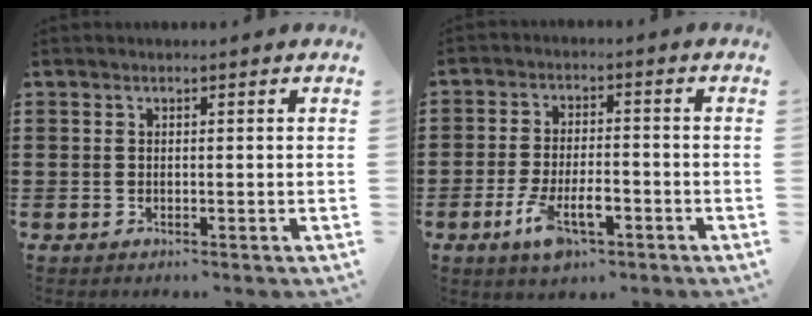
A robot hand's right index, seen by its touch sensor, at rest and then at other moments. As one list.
[{"total": 7.1, "force": [-3.3, 2.7, 5.6], "torque": [-0.116, 0.000, -0.062]}]